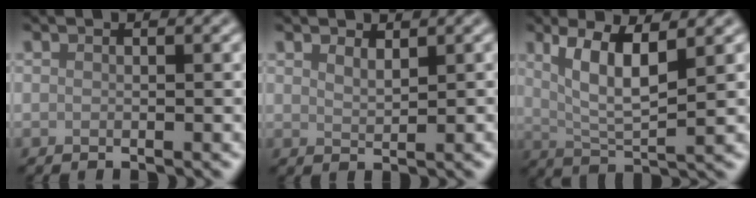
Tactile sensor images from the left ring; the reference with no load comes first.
{"total": 1.3, "force": [1.0, 0.4, 0.6], "torque": [-0.014, -0.002, 0.022]}
{"total": 5.2, "force": [1.9, 1.2, 4.7], "torque": [-0.093, -0.006, 0.039]}